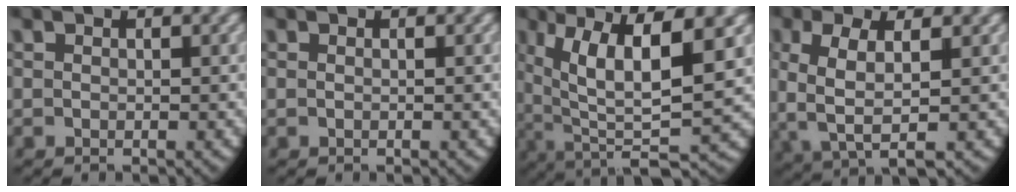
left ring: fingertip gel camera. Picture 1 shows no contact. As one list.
[{"total": 0.0}, {"total": 11.9, "force": [1.2, 6.0, 10.2], "torque": [-0.173, -0.021, 0.035]}, {"total": 6.1, "force": [0.0, 3.5, 5.0], "torque": [-0.114, -0.018, 0.014]}]